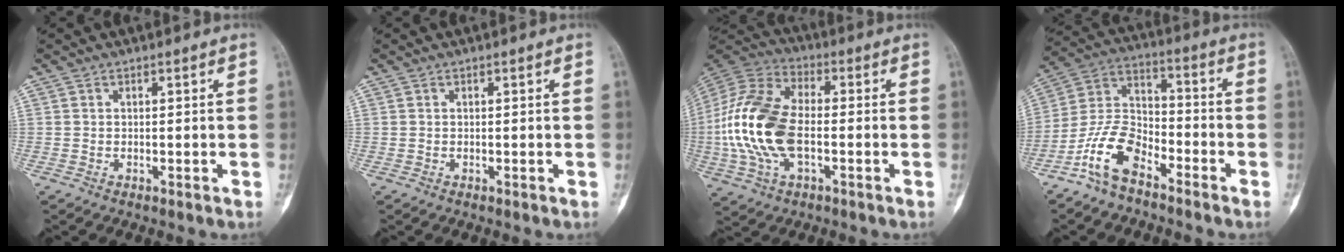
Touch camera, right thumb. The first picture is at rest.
{"total": 0.0}
{"total": 19.0, "force": [-2.5, 10.5, 15.7], "torque": [-0.338, 0.020, -0.047]}
{"total": 11.1, "force": [-7.2, 5.3, 6.6], "torque": [-0.133, 0.057, -0.150]}